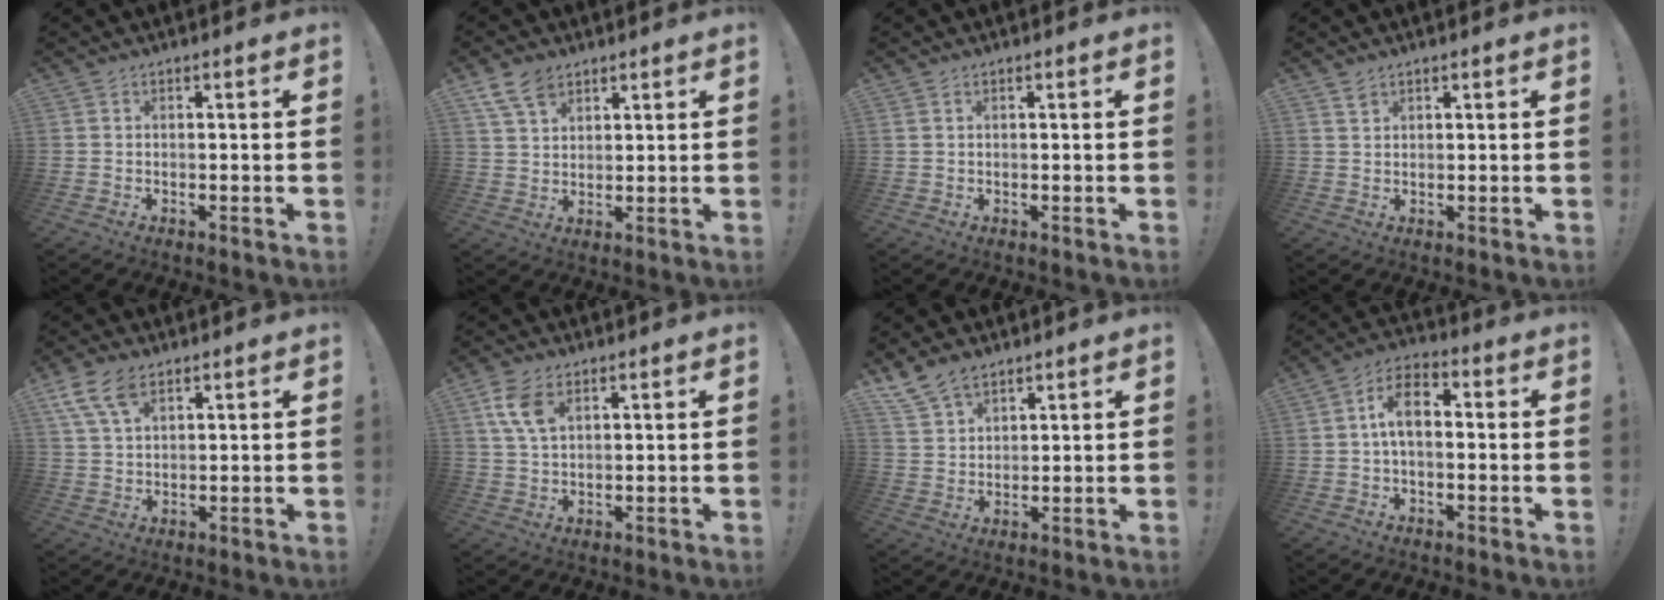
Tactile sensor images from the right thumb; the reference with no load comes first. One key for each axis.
{"total": 7.9, "fx": 5.3, "fy": 4.6, "fz": 3.6, "tx": -0.062, "ty": -0.019, "tz": 0.103}
{"total": 0.9, "fx": 0.6, "fy": 0.4, "fz": 0.5, "tx": -0.010, "ty": 0.001, "tz": 0.012}
{"total": 1.7, "fx": 1.4, "fy": 0.8, "fz": 0.5, "tx": 0.002, "ty": -0.010, "tz": 0.024}
{"total": 8.8, "fx": 5.2, "fy": 4.6, "fz": 5.5, "tx": -0.106, "ty": -0.005, "tz": 0.104}
{"total": 7.8, "fx": 3.8, "fy": 4.2, "fz": 5.3, "tx": -0.108, "ty": -0.008, "tz": 0.073}
{"total": 7.8, "fx": 6.3, "fy": 4.1, "fz": 2.4, "tx": -0.052, "ty": -0.034, "tz": 0.125}
{"total": 8.3, "fx": 0.5, "fy": 4.6, "fz": 6.9, "tx": -0.123, "ty": 0.011, "tz": 0.014}